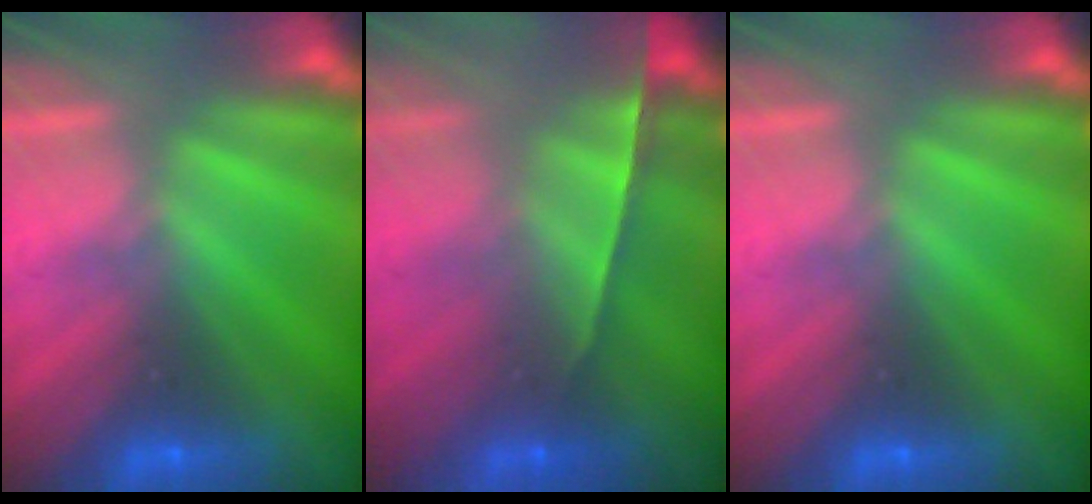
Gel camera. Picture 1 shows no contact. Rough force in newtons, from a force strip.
{"total": 1.4}
{"total": 0.0}